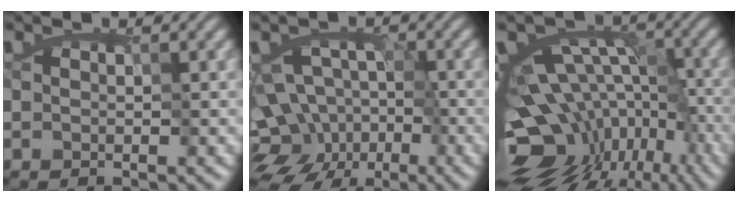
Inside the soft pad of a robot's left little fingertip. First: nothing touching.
{"total": 9.2, "force": [-4.8, 6.8, 3.9], "torque": [-0.034, 0.002, -0.086]}
{"total": 14.3, "force": [-5.2, 9.0, 9.8], "torque": [-0.158, 0.004, -0.054]}